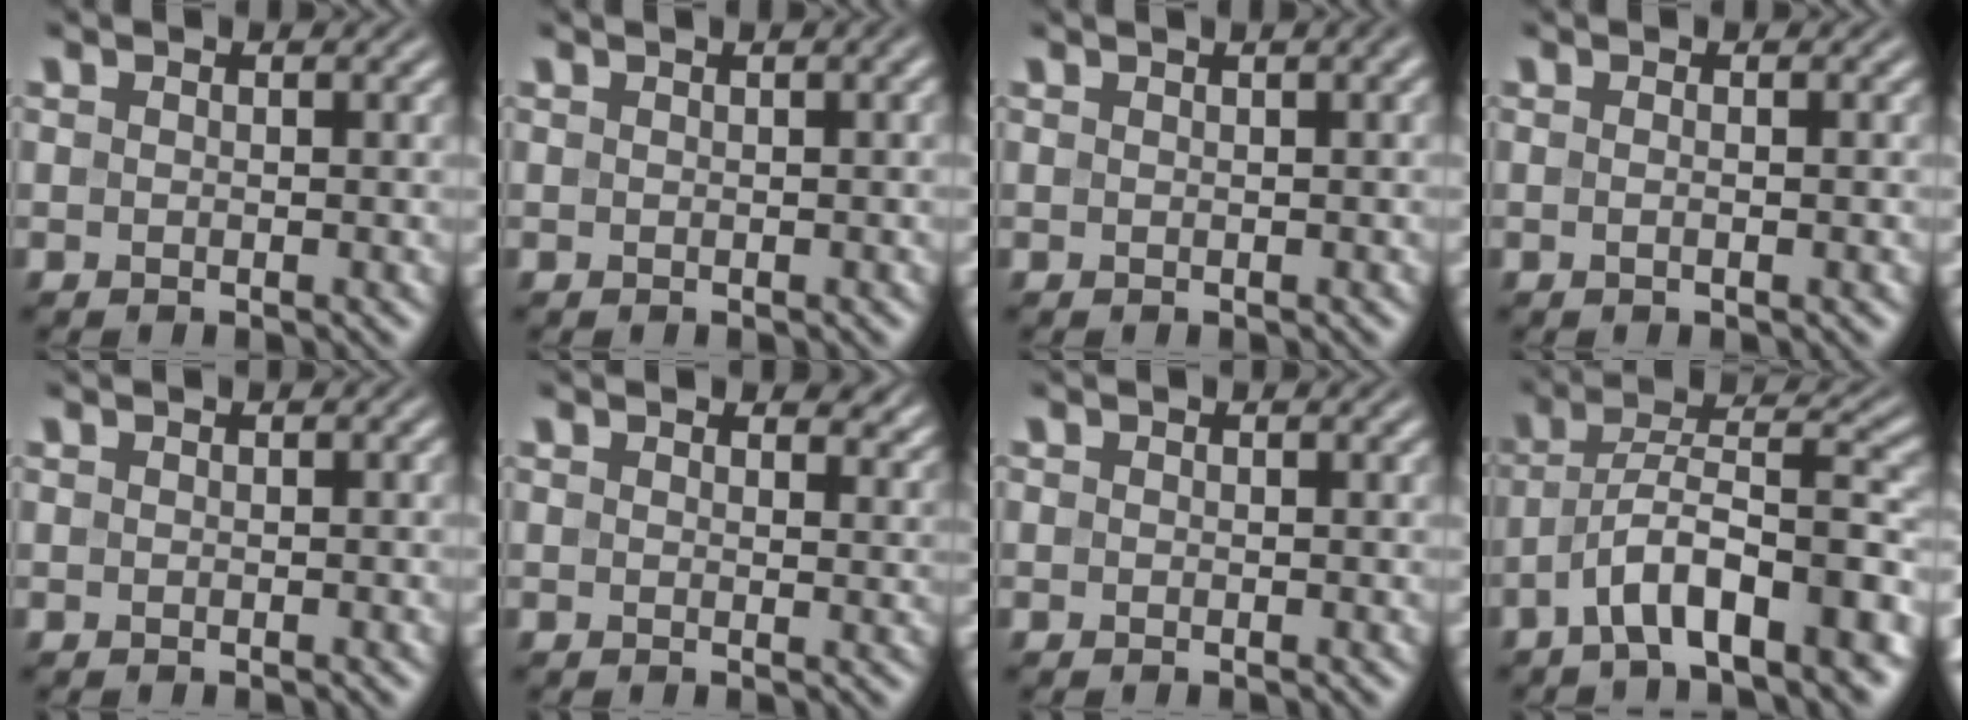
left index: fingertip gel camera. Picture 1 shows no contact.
{"total": 2.1, "force": [1.1, 0.7, 1.7], "torque": [-0.016, 0.008, 0.010]}
{"total": 3.8, "force": [1.9, 1.6, 2.9], "torque": [-0.016, 0.020, 0.006]}
{"total": 1.4, "force": [-0.1, 0.6, 1.3], "torque": [-0.007, -0.010, -0.013]}
{"total": 0.0}
{"total": 2.3, "force": [1.9, 0.9, 0.8], "torque": [-0.015, -0.004, 0.028]}
{"total": 0.0}
{"total": 9.4, "force": [-5.2, 2.6, 7.4], "torque": [-0.120, 0.015, -0.090]}